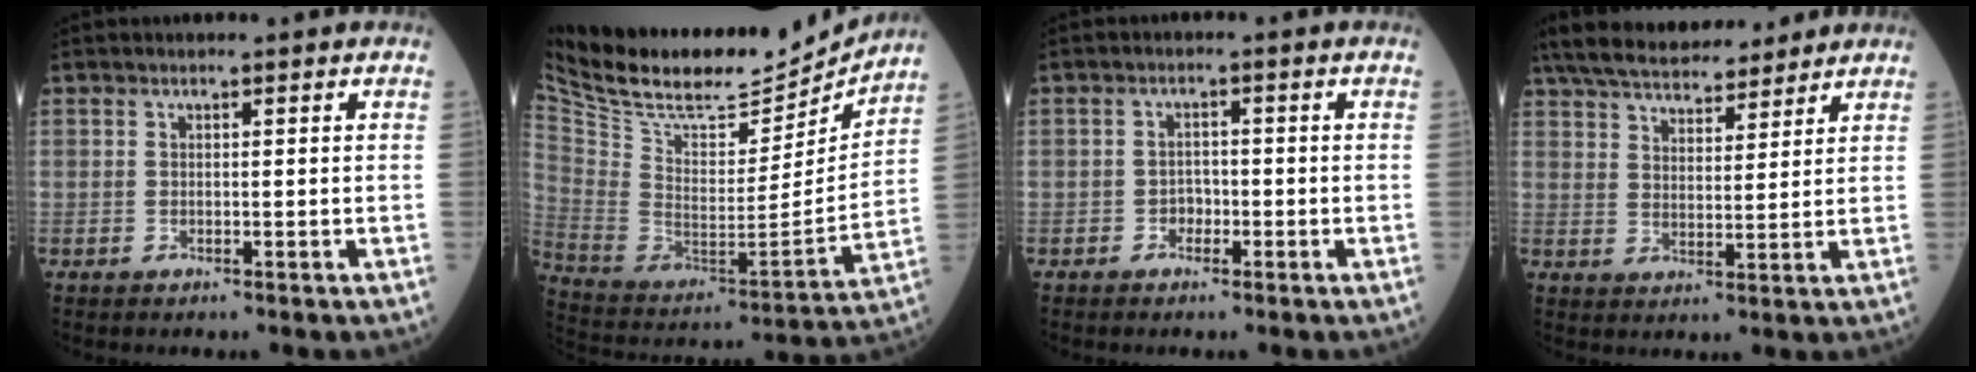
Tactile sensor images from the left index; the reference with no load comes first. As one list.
[{"total": 26.7, "force": [23.5, 6.7, 10.8], "torque": [-0.211, -0.018, 0.370]}, {"total": 1.8, "force": [-1.0, 1.3, 0.8], "torque": [-0.008, 0.006, -0.018]}, {"total": 18.5, "force": [16.0, 5.2, 7.9], "torque": [-0.149, 0.046, 0.252]}]